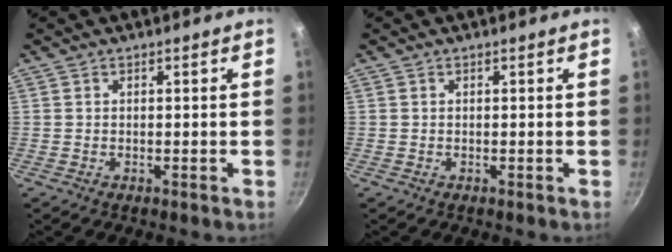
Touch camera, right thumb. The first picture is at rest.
{"total": 0.0}